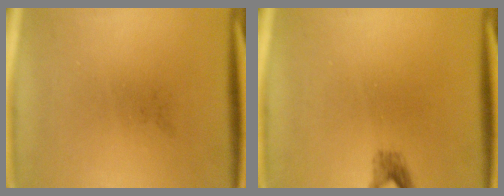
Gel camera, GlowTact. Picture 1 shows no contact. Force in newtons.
{"total": 1.5}